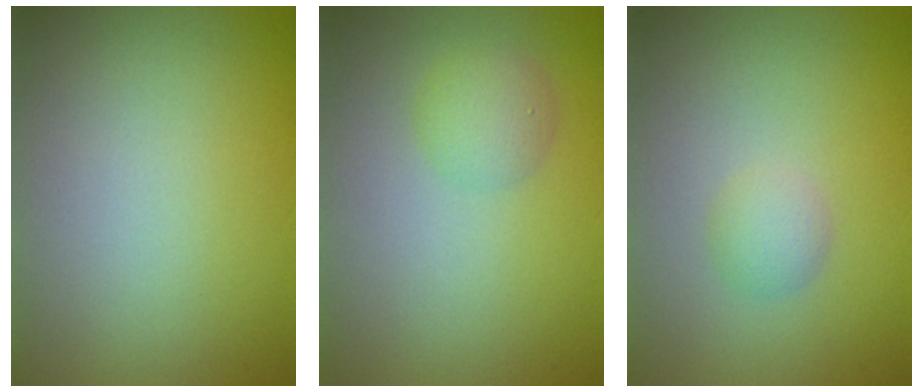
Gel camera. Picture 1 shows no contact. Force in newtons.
{"total": 1.9, "press": 1.9, "slide": 0.0}
{"total": 1.5, "press": 1.5, "slide": 0.0}